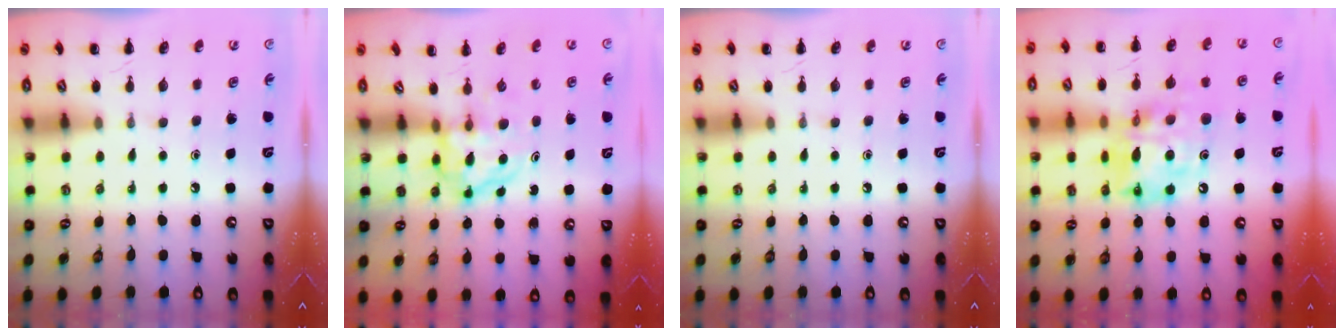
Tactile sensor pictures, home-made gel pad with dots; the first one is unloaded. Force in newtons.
{"total": 3.8, "press": 3.8, "slide": 0.5}
{"total": 0.0}
{"total": 16.8, "press": 16.2, "slide": 4.2}